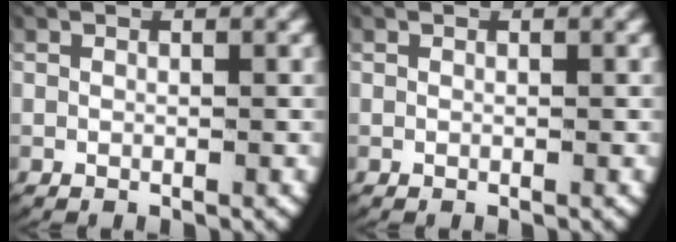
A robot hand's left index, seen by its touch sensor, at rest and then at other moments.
{"total": 0.0}